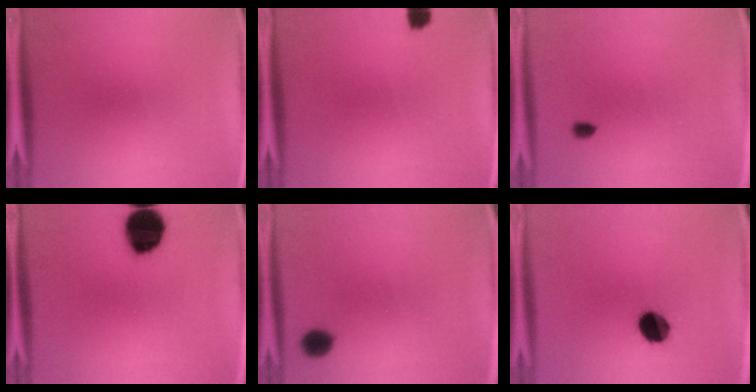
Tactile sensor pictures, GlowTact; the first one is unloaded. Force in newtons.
{"total": 2.2}
{"total": 1.2}
{"total": 14.2}
{"total": 5.1}
{"total": 8.7}